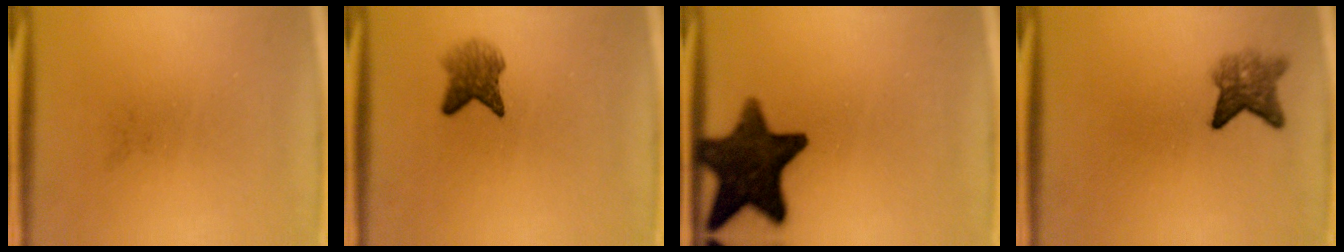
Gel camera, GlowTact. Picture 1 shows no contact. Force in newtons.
{"total": 3.7}
{"total": 14.4}
{"total": 4.1}